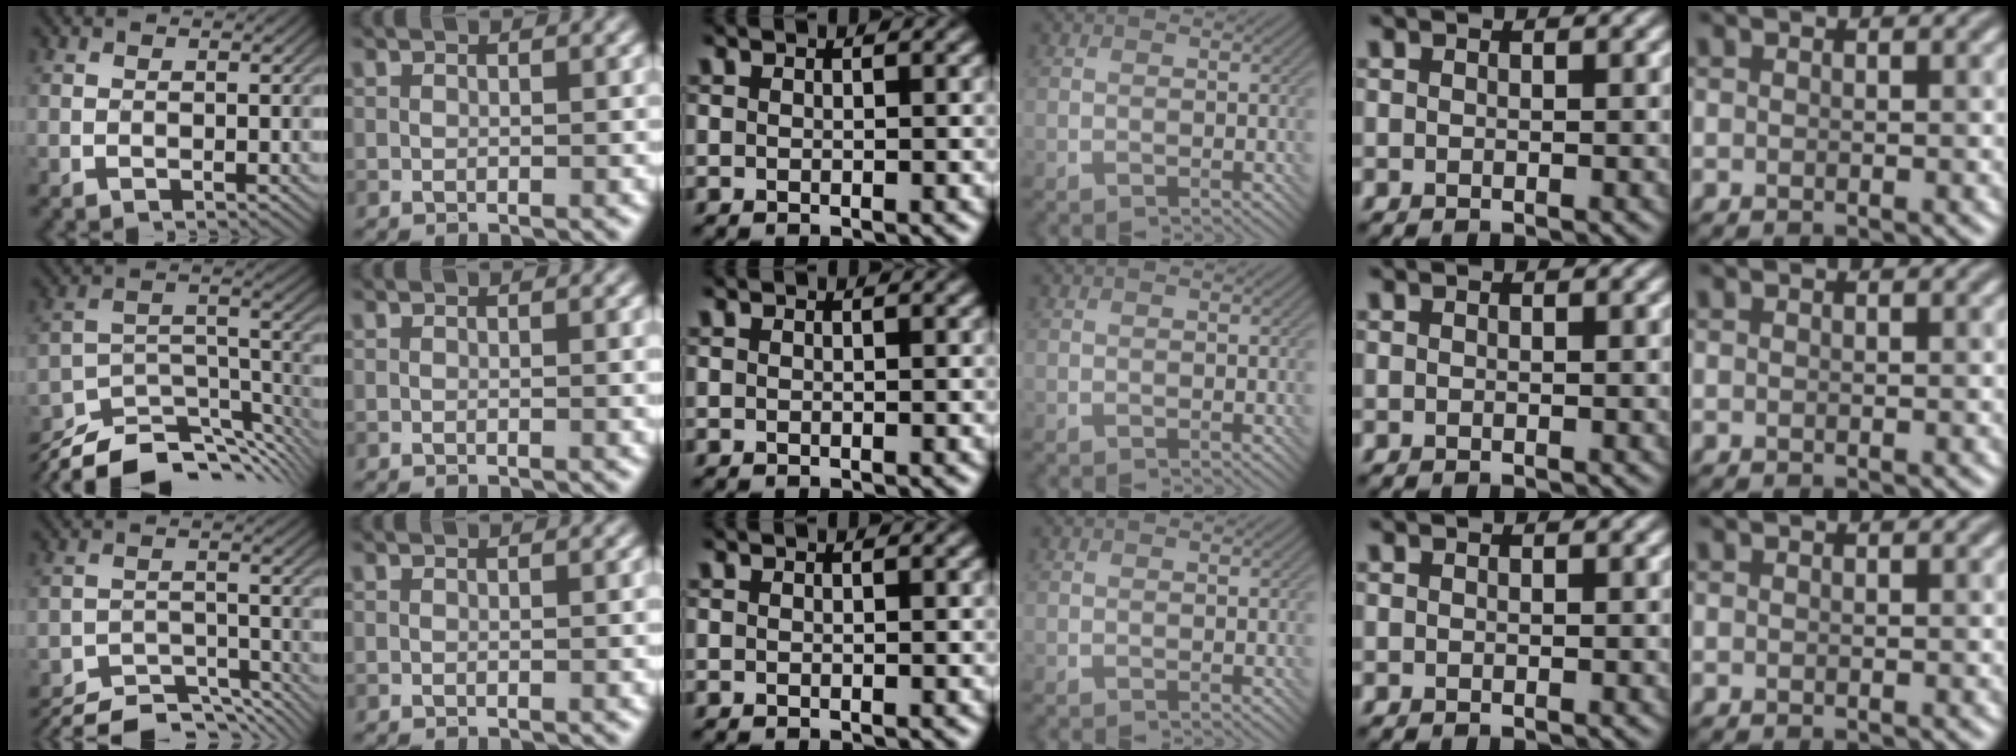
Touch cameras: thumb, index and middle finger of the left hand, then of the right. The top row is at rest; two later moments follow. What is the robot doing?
{"motion": "insert", "object": "bottle cap"}